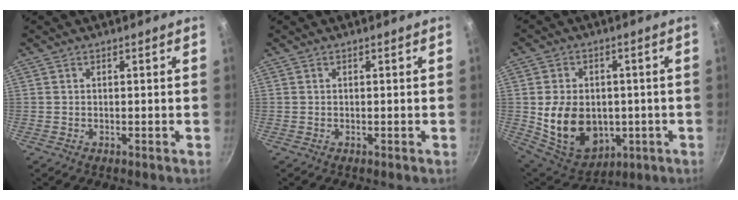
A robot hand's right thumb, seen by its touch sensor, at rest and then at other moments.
{"total": 0.0}
{"total": 16.0, "force": [-1.6, 12.0, 10.3], "torque": [-0.156, -0.008, 0.000]}